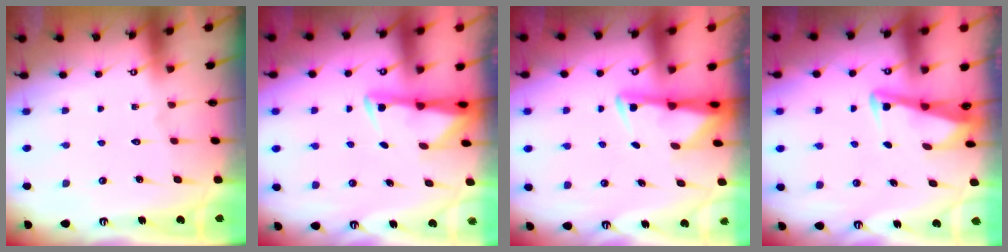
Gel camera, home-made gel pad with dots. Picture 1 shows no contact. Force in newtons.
{"total": 3.0, "press": 2.9, "slide": 0.5}
{"total": 3.0, "press": 3.0, "slide": 0.6}
{"total": 3.4, "press": 3.4, "slide": 0.4}